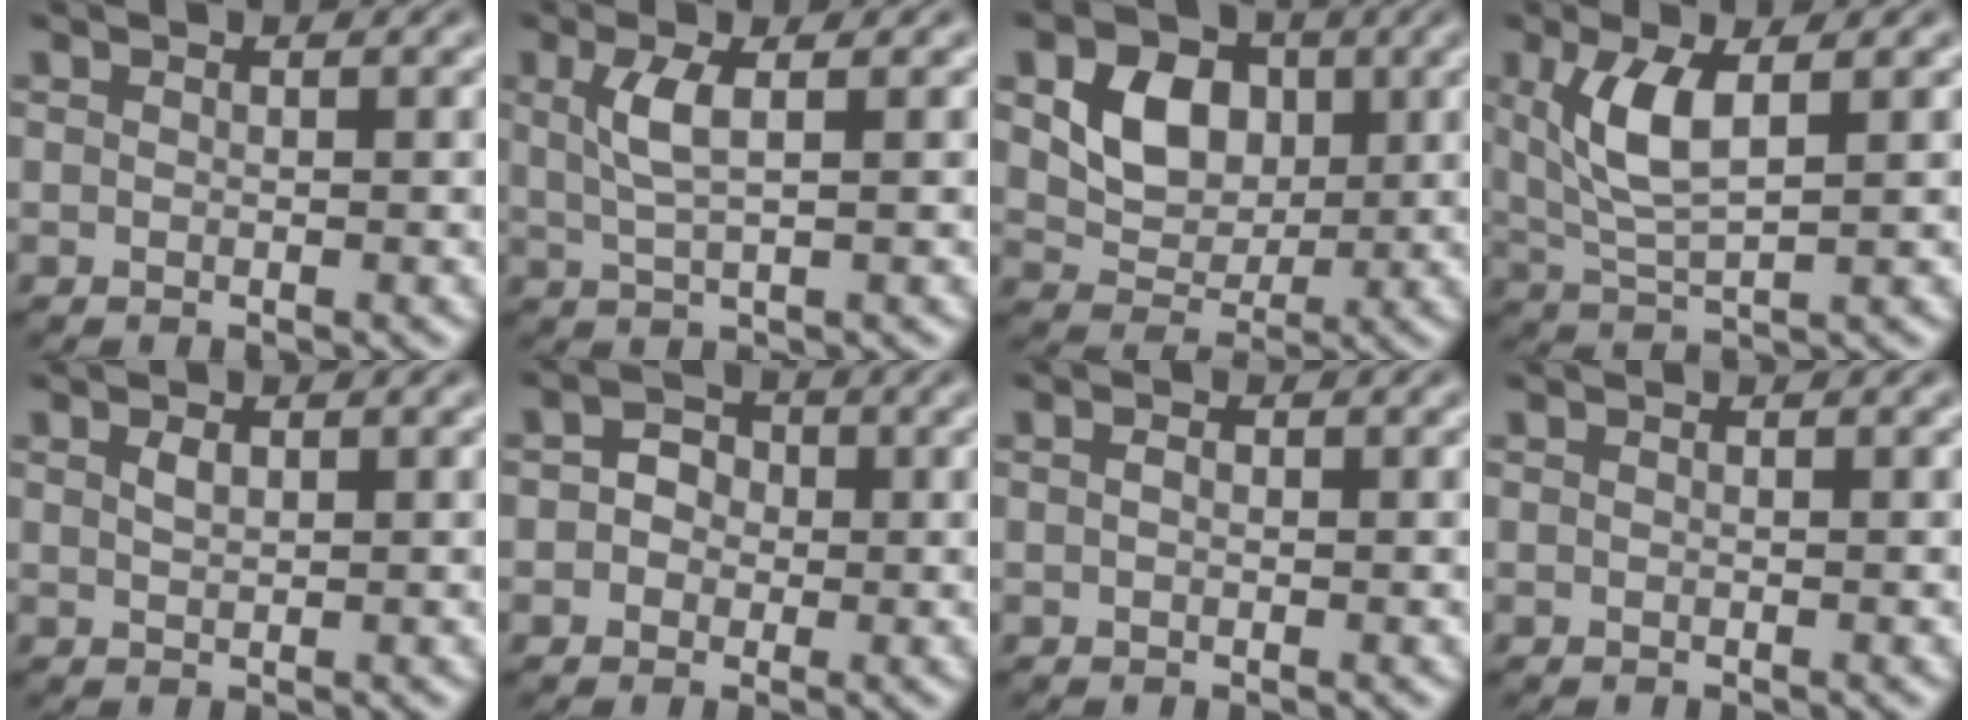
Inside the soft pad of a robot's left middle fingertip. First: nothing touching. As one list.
[{"total": 2.8, "force": [0.8, 0.8, 2.5], "torque": [-0.055, 0.000, 0.016]}, {"total": 5.6, "force": [1.4, 4.3, 3.3], "torque": [-0.070, -0.003, 0.019]}, {"total": 4.7, "force": [1.5, 1.7, 4.2], "torque": [-0.094, -0.002, 0.033]}, {"total": 1.0, "force": [0.5, 0.4, 0.7], "torque": [-0.018, 0.001, 0.012]}, {"total": 2.1, "force": [-0.2, 1.9, 0.8], "torque": [-0.007, 0.005, -0.006]}, {"total": 0.8, "force": [0.1, 0.6, 0.5], "torque": [-0.011, 0.000, 0.001]}, {"total": 0.0}]